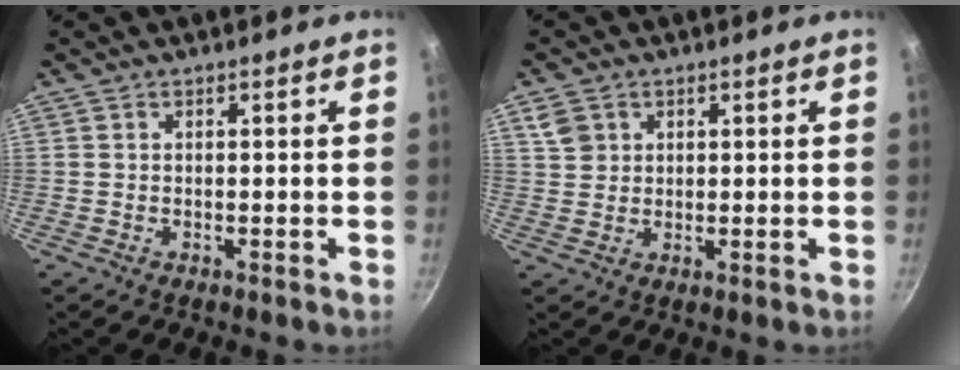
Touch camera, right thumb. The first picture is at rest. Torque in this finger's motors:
{"motor_torque": [-0.04, -0.18, 0.26, 0.06, -0.04]}